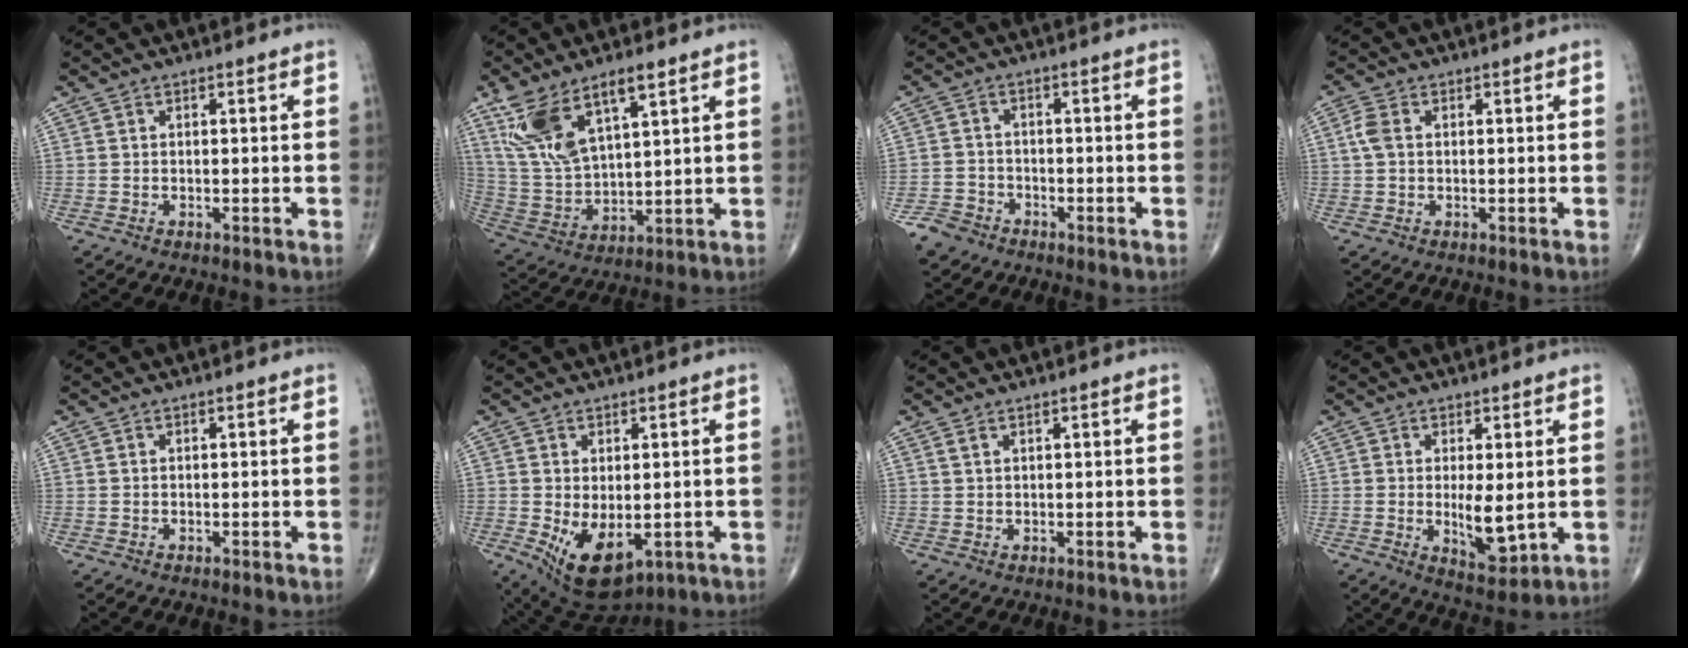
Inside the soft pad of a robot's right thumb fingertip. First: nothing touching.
{"total": 14.2, "force": [7.8, 5.8, 10.4], "torque": [-0.202, -0.023, 0.164]}
{"total": 4.3, "force": [-3.0, 2.9, 0.7], "torque": [-0.004, 0.011, -0.060]}
{"total": 2.9, "force": [0.4, 1.9, 2.2], "torque": [-0.060, 0.008, 0.006]}
{"total": 0.0}
{"total": 10.2, "force": [-2.2, 5.7, 8.2], "torque": [-0.125, -0.011, -0.012]}
{"total": 1.0, "force": [0.8, 0.2, 0.6], "torque": [-0.013, 0.003, 0.019]}
{"total": 6.6, "force": [0.0, 2.6, 6.1], "torque": [-0.088, -0.019, 0.011]}